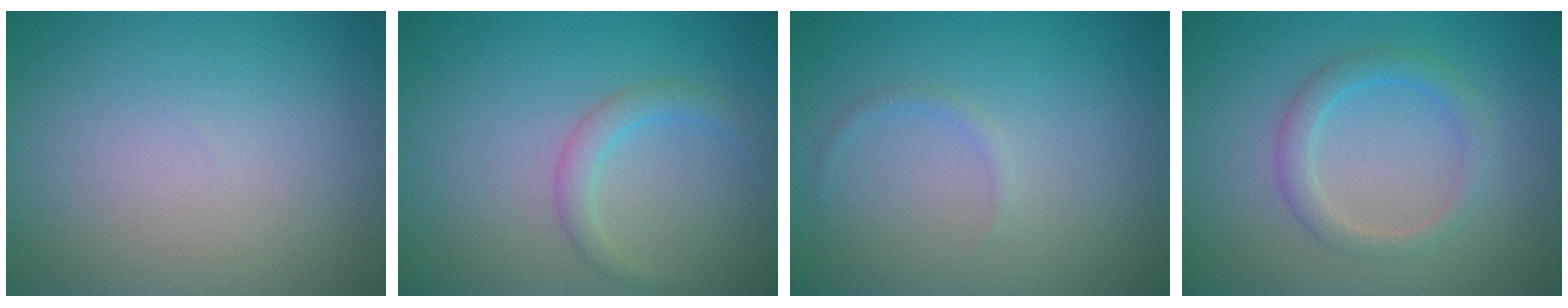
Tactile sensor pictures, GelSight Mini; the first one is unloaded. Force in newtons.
{"total": 1.7, "press": 1.7, "slide": 0.0}
{"total": 0.7, "press": 0.7, "slide": 0.1}
{"total": 2.3, "press": 2.3, "slide": 0.1}